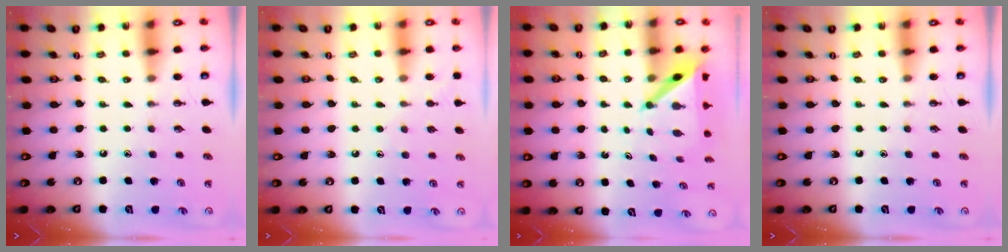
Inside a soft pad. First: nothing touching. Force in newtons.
{"total": 4.8, "press": 4.8, "slide": 0.5}
{"total": 5.2, "press": 5.2, "slide": 0.5}
{"total": 0.0}